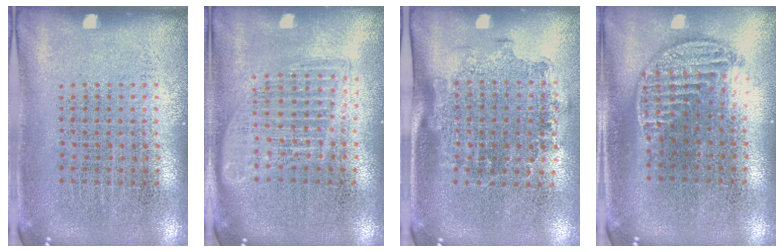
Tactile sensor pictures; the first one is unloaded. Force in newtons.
{"total": 1.7, "press": 1.5, "slide": 0.8}
{"total": 1.3, "press": 1.1, "slide": 0.7}
{"total": 1.2, "press": 1.0, "slide": 0.6}